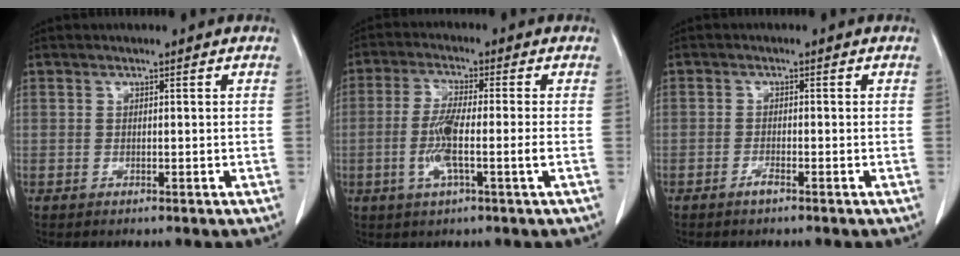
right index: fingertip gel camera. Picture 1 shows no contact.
{"total": 6.9, "force": [-1.6, 0.2, 6.8], "torque": [-0.136, -0.003, -0.033]}
{"total": 1.2, "force": [-1.0, 0.1, 0.8], "torque": [-0.017, 0.001, -0.016]}